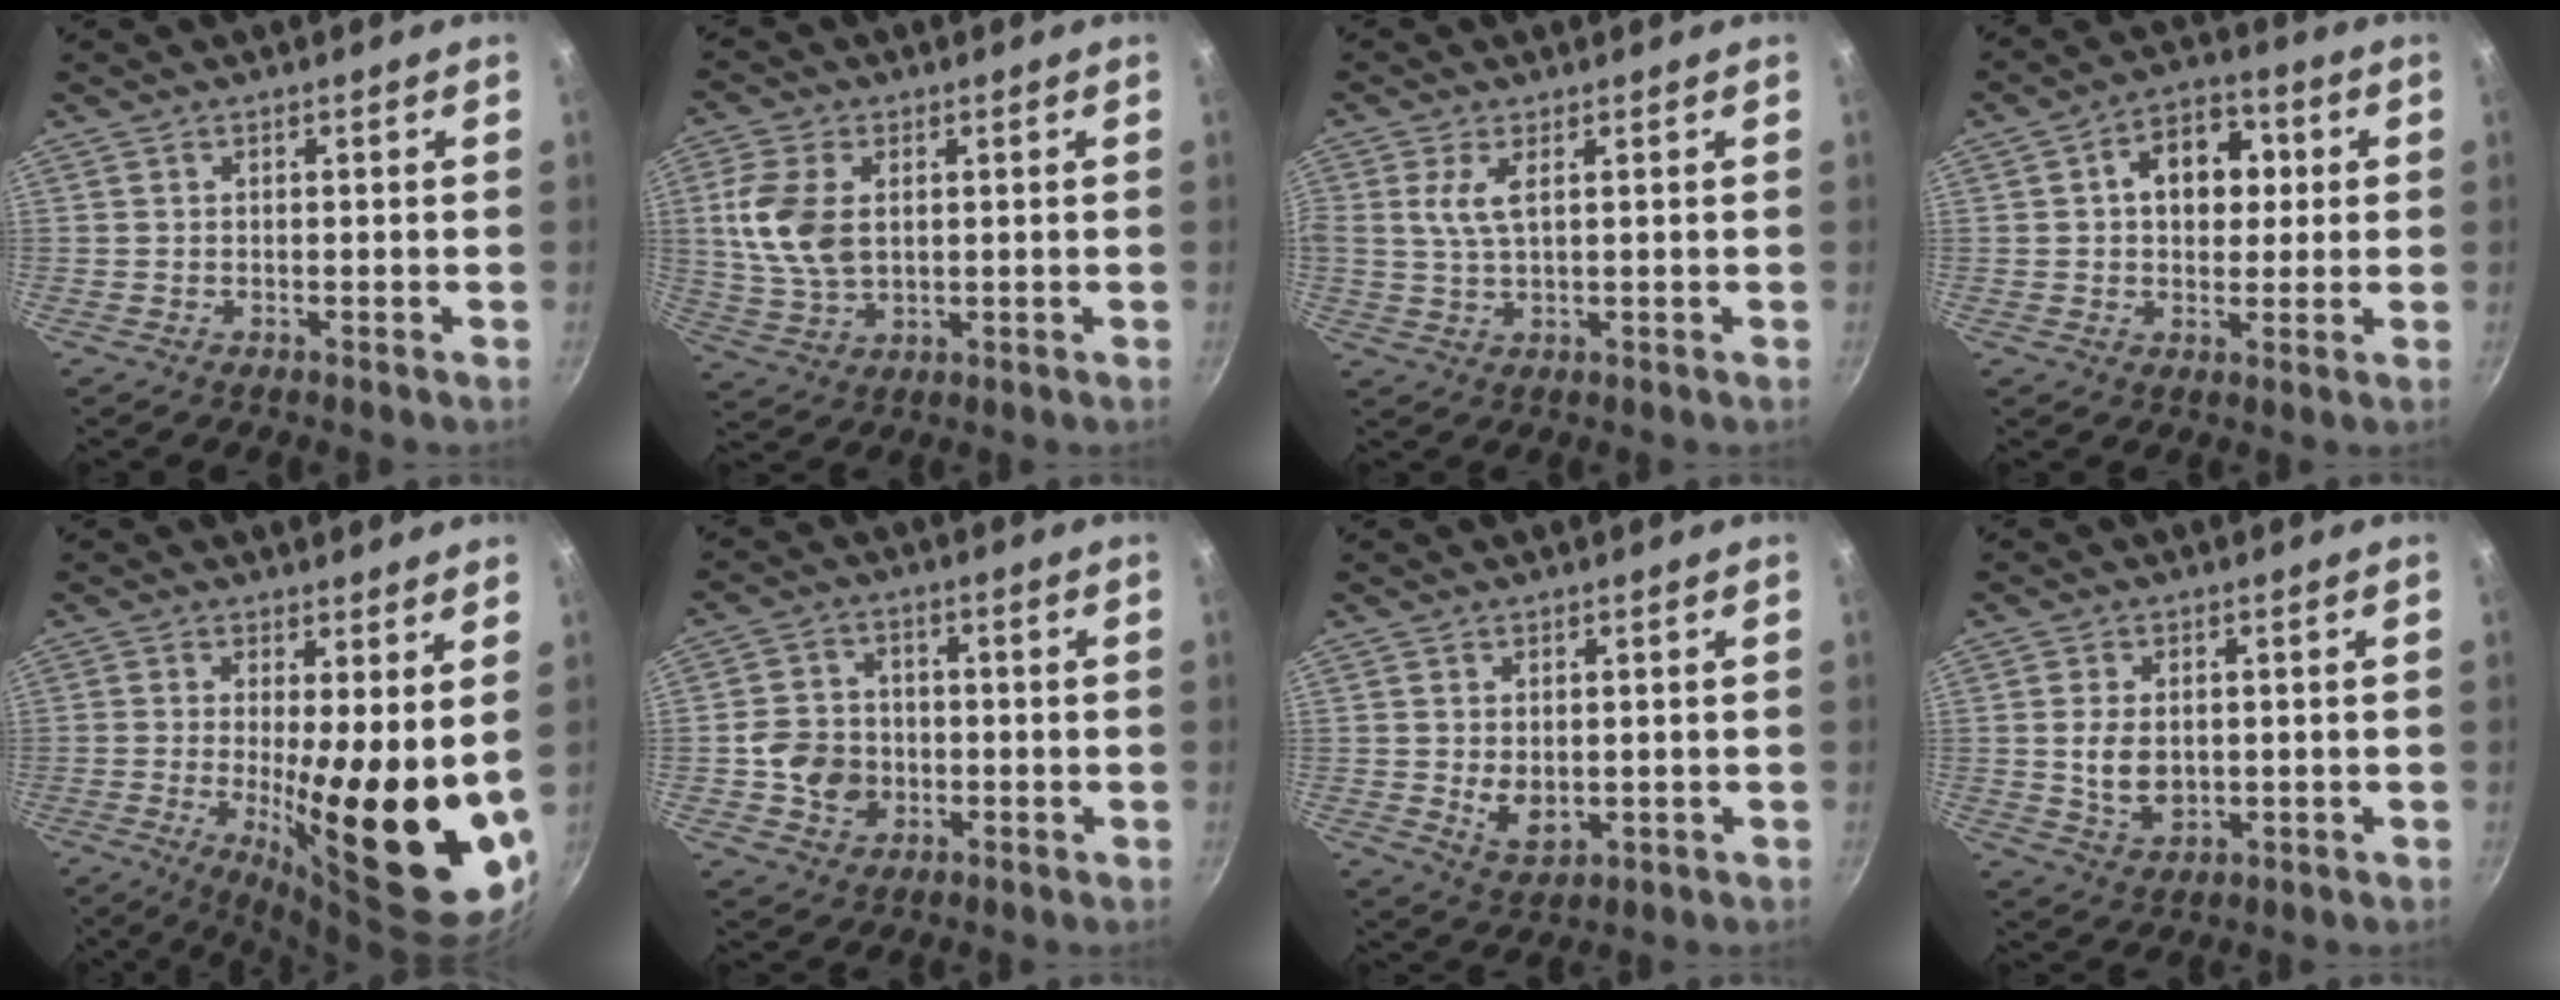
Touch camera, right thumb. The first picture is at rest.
{"total": 10.1, "force": [1.6, 6.3, 7.7], "torque": [-0.154, -0.007, 0.036]}
{"total": 4.0, "force": [1.2, 1.4, 3.6], "torque": [-0.083, -0.002, 0.028]}
{"total": 10.3, "force": [1.9, 7.5, 6.9], "torque": [-0.057, 0.013, 0.015]}
{"total": 18.0, "force": [0.4, 4.7, 17.4], "torque": [-0.231, -0.041, 0.014]}
{"total": 8.4, "force": [-1.3, 7.3, 3.9], "torque": [-0.048, 0.019, -0.025]}
{"total": 5.2, "force": [0.1, 3.5, 3.9], "torque": [-0.059, -0.015, 0.012]}
{"total": 6.6, "force": [0.3, 4.4, 4.8], "torque": [-0.081, -0.007, 0.015]}